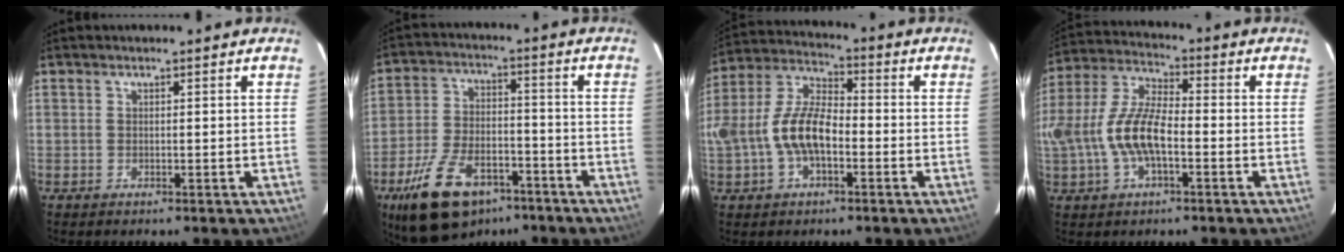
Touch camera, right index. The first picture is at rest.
{"total": 17.2, "force": [-11.0, 8.8, 9.9], "torque": [-0.209, -0.012, -0.179]}
{"total": 12.2, "force": [-3.0, 6.2, 10.0], "torque": [-0.213, 0.014, -0.058]}
{"total": 13.2, "force": [-3.0, 5.6, 11.6], "torque": [-0.248, 0.006, -0.056]}